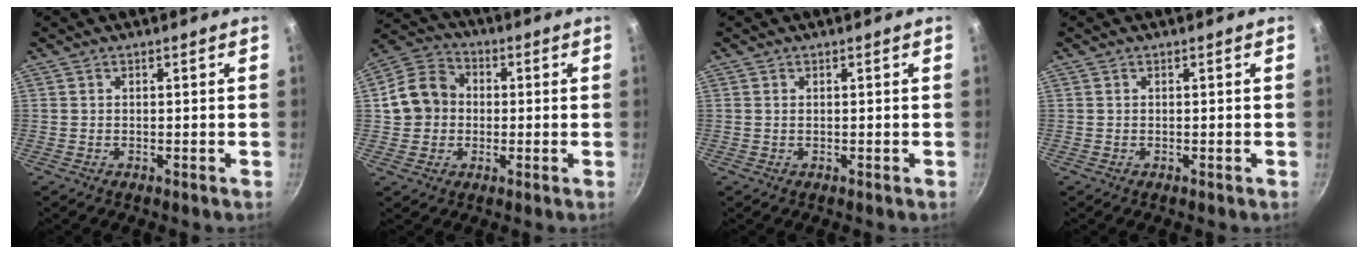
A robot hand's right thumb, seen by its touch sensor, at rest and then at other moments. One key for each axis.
{"total": 10.4, "fx": 0.2, "fy": 9.1, "fz": 5.1, "tx": -0.062, "ty": 0.021, "tz": -0.015}
{"total": 0.0}
{"total": 0.0}